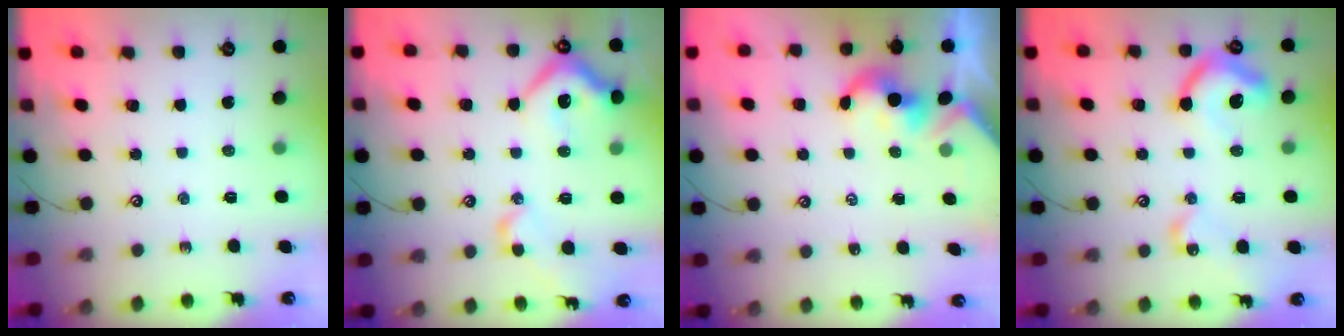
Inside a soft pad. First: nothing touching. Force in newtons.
{"total": 12.5, "press": 12.4, "slide": 2.0}
{"total": 2.1, "press": 2.1, "slide": 0.2}
{"total": 14.2, "press": 14.1, "slide": 1.4}